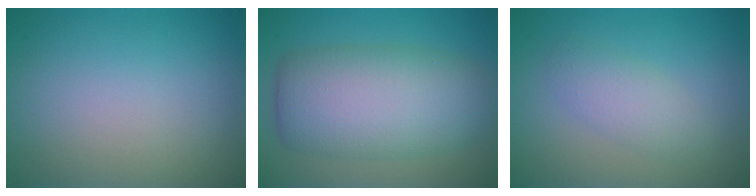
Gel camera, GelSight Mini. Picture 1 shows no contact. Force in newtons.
{"total": 8.7, "press": 8.7, "slide": 0.2}
{"total": 2.5, "press": 2.5, "slide": 0.1}